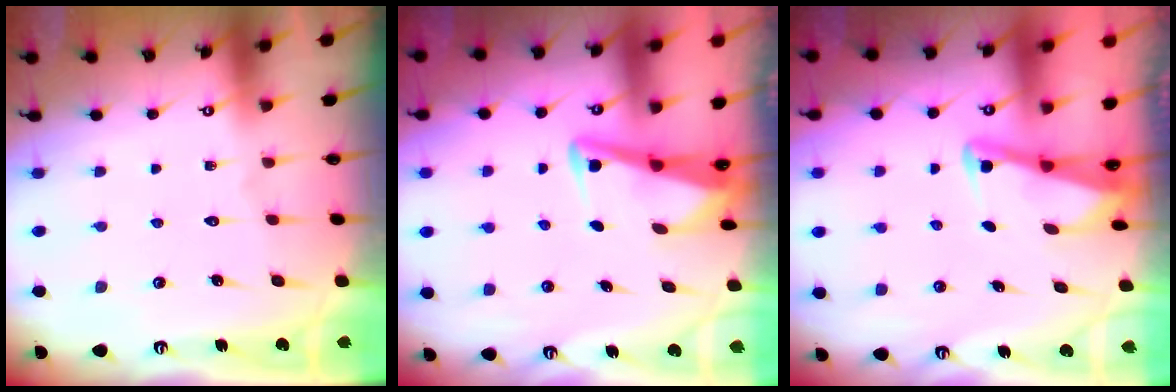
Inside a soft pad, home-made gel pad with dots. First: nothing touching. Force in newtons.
{"total": 3.6, "press": 3.6, "slide": 0.4}
{"total": 2.8, "press": 2.8, "slide": 0.3}